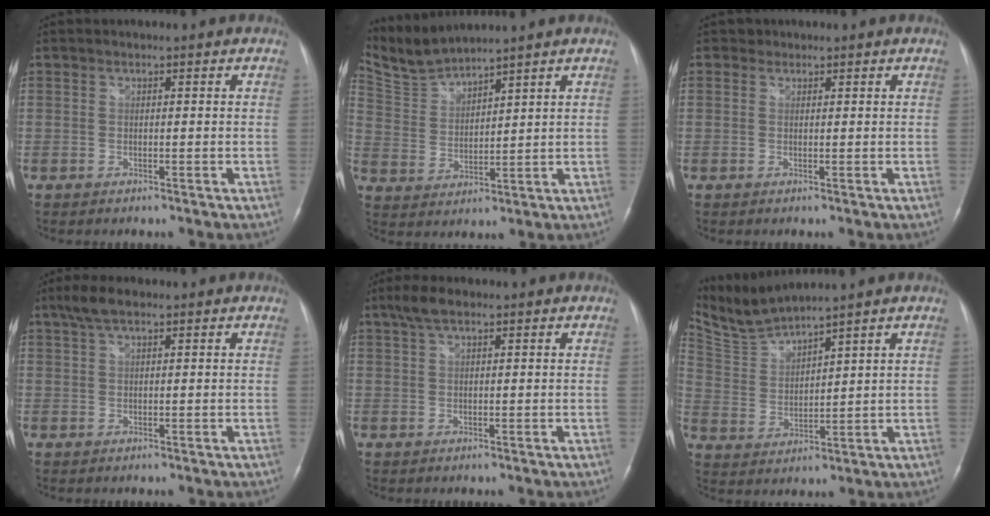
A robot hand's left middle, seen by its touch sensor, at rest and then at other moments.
{"total": 6.6, "force": [6.6, -0.9, 0.4], "torque": [-0.030, 0.007, 0.151]}
{"total": 0.8, "force": [0.5, 0.6, -0.1], "torque": [0.006, -0.001, 0.005]}
{"total": 3.7, "force": [2.5, 1.0, 2.6], "torque": [-0.058, 0.020, 0.048]}
{"total": 3.3, "force": [2.2, 1.0, 2.3], "torque": [-0.052, 0.018, 0.043]}
{"total": 6.8, "force": [6.6, -1.1, 1.1], "torque": [-0.047, 0.001, 0.151]}